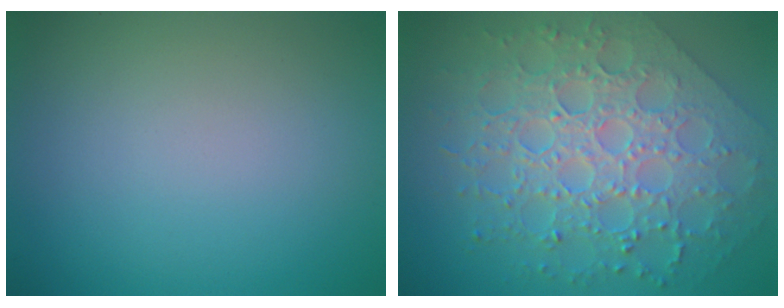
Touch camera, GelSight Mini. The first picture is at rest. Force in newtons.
{"total": 8.4, "press": 6.1, "slide": 5.8}